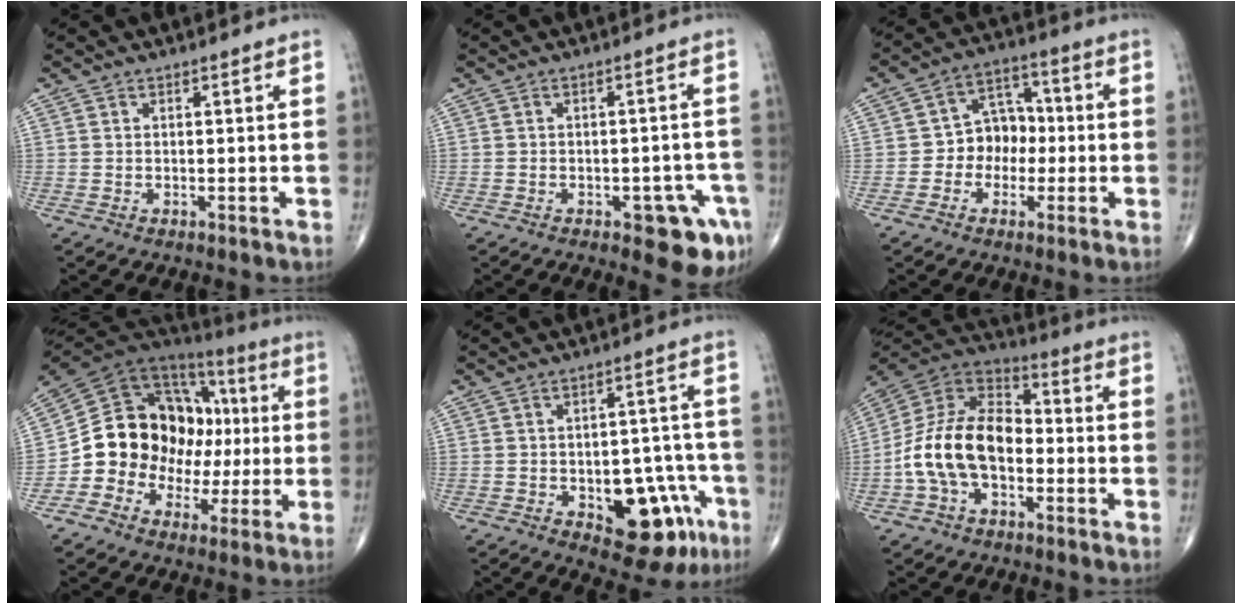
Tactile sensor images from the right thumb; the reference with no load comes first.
{"total": 8.2, "force": [-3.9, 3.5, 6.3], "torque": [-0.048, 0.016, -0.044]}
{"total": 8.7, "force": [-1.2, 6.9, 5.1], "torque": [-0.036, 0.036, -0.033]}
{"total": 20.4, "force": [-1.0, 16.2, 12.2], "torque": [-0.156, 0.056, -0.009]}
{"total": 14.1, "force": [-5.8, 7.6, 10.3], "torque": [-0.083, 0.044, -0.064]}
{"total": 16.5, "force": [-3.3, 10.4, 12.4], "torque": [-0.220, 0.042, -0.067]}